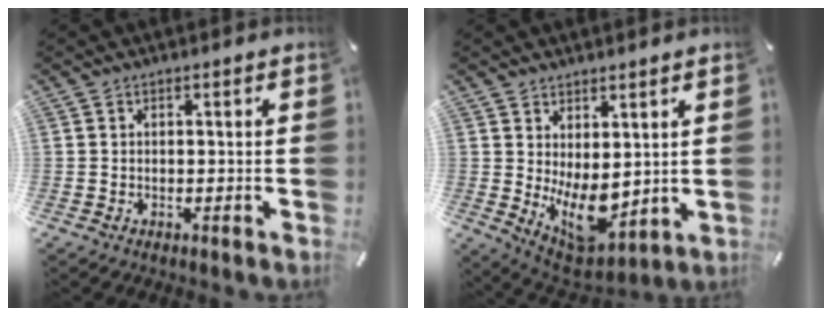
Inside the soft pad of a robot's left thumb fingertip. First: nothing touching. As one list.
[{"total": 10.0, "force": [0.4, 6.7, 7.4], "torque": [-0.101, -0.026, 0.014]}]